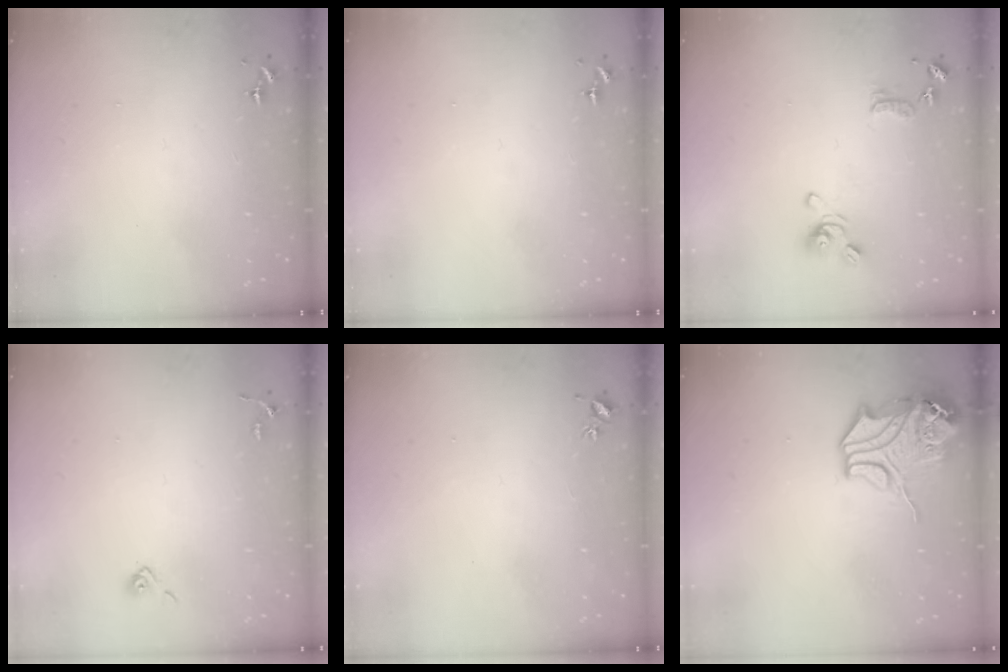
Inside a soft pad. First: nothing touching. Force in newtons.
{"total": 0.0}
{"total": 9.8, "press": 9.7, "slide": 1.7}
{"total": 4.0, "press": 4.0, "slide": 0.4}
{"total": 3.1, "press": 3.0, "slide": 0.3}
{"total": 13.8, "press": 13.7, "slide": 2.0}